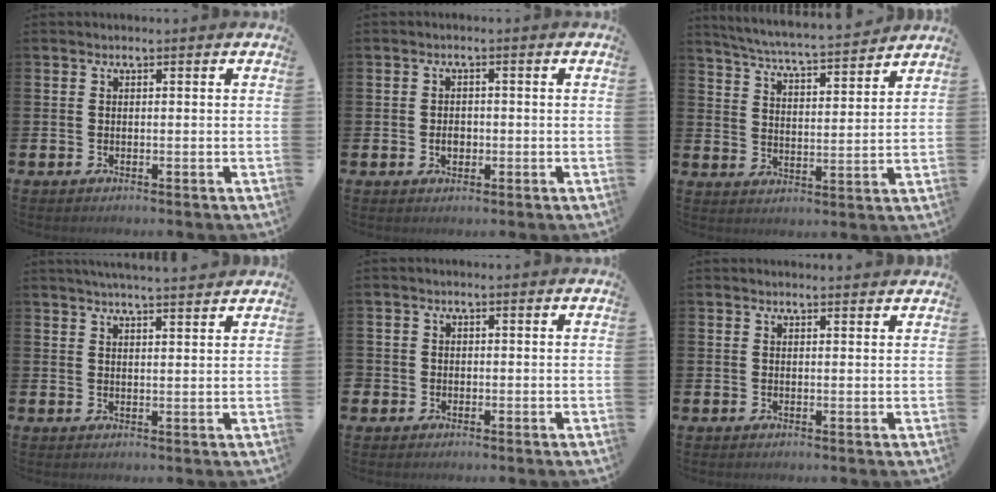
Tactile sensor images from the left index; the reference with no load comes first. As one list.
[{"total": 2.0, "force": [-0.4, 1.5, 1.3], "torque": [-0.012, 0.000, -0.012]}, {"total": 5.7, "force": [5.6, -0.2, 1.3], "torque": [-0.052, -0.045, 0.095]}, {"total": 3.8, "force": [3.7, -0.4, 0.6], "torque": [-0.019, -0.016, 0.067]}, {"total": 1.2, "force": [-0.4, 1.2, 0.1], "torque": [0.002, 0.000, -0.011]}, {"total": 1.0, "force": [1.0, 0.0, 0.1], "torque": [0.007, -0.003, 0.017]}]